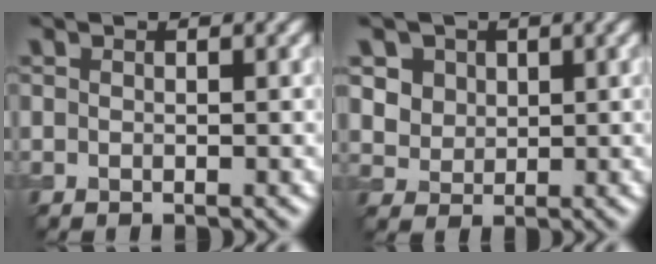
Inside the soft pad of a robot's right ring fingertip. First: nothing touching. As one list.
[{"total": 4.5, "force": [2.2, 3.5, 1.7], "torque": [-0.050, -0.003, 0.047]}]